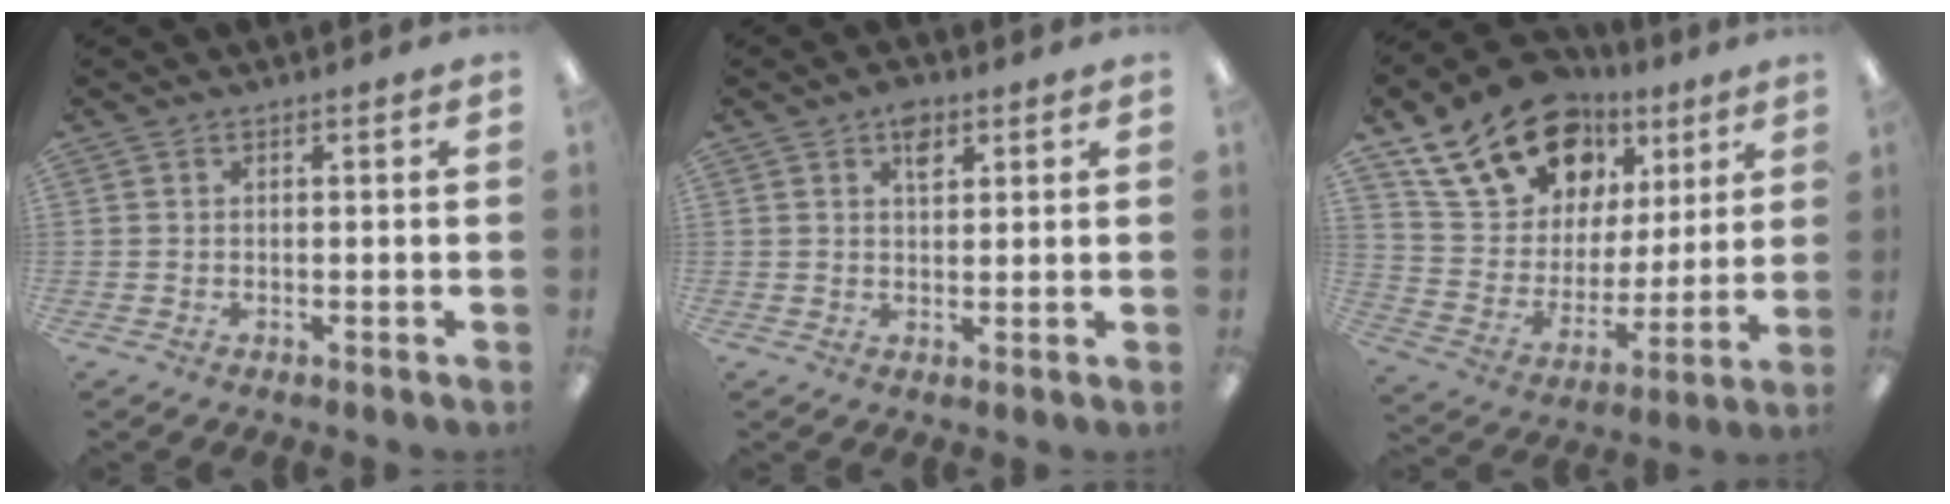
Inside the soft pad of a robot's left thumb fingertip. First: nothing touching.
{"total": 4.4, "force": [2.5, 2.5, 2.6], "torque": [-0.034, -0.006, 0.041]}
{"total": 20.4, "force": [13.0, 12.8, 9.0], "torque": [-0.153, -0.065, 0.238]}